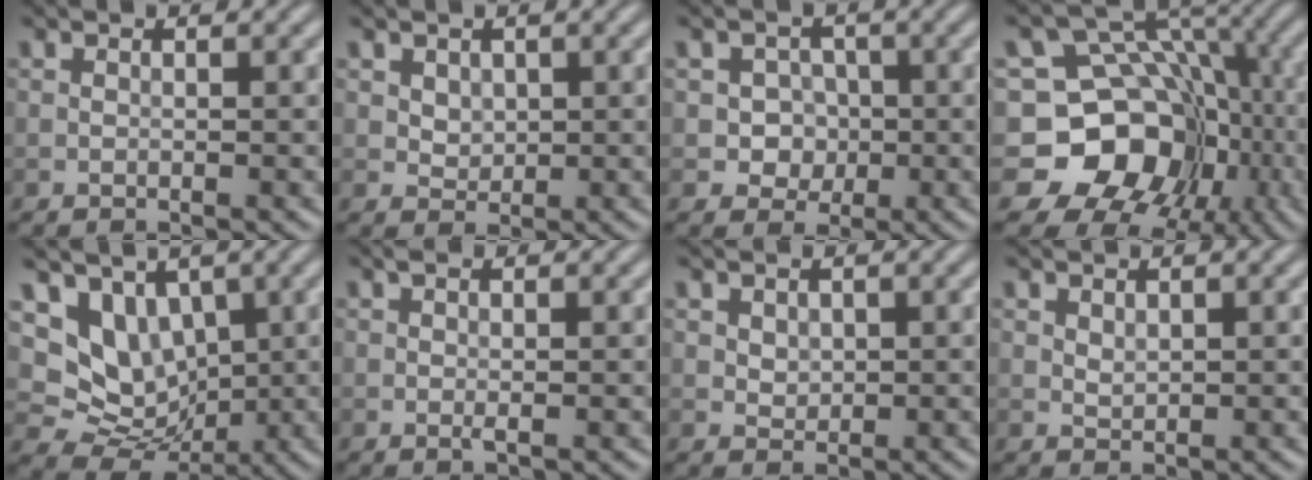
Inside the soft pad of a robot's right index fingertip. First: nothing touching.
{"total": 1.3, "force": [0.5, 1.1, 0.6], "torque": [-0.013, -0.005, 0.013]}
{"total": 2.8, "force": [-0.4, 2.6, 1.1], "torque": [0.002, -0.001, -0.019]}
{"total": 13.2, "force": [-3.6, 11.3, 5.8], "torque": [-0.088, 0.020, -0.094]}
{"total": 6.2, "force": [2.0, 4.9, 3.3], "torque": [-0.053, -0.015, 0.035]}
{"total": 0.9, "force": [0.1, 0.2, 0.9], "torque": [-0.018, -0.001, 0.001]}
{"total": 1.0, "force": [0.4, 0.8, 0.4], "torque": [-0.008, -0.004, 0.012]}
{"total": 0.8, "force": [0.5, 0.5, 0.4], "torque": [-0.013, -0.003, 0.012]}